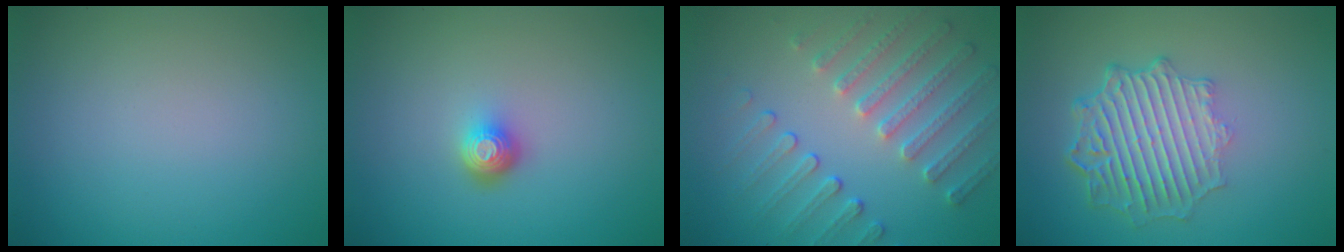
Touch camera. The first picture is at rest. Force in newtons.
{"total": 1.9, "press": 1.4, "slide": 1.3}
{"total": 5.1, "press": 3.9, "slide": 3.4}
{"total": 6.3, "press": 4.7, "slide": 4.2}